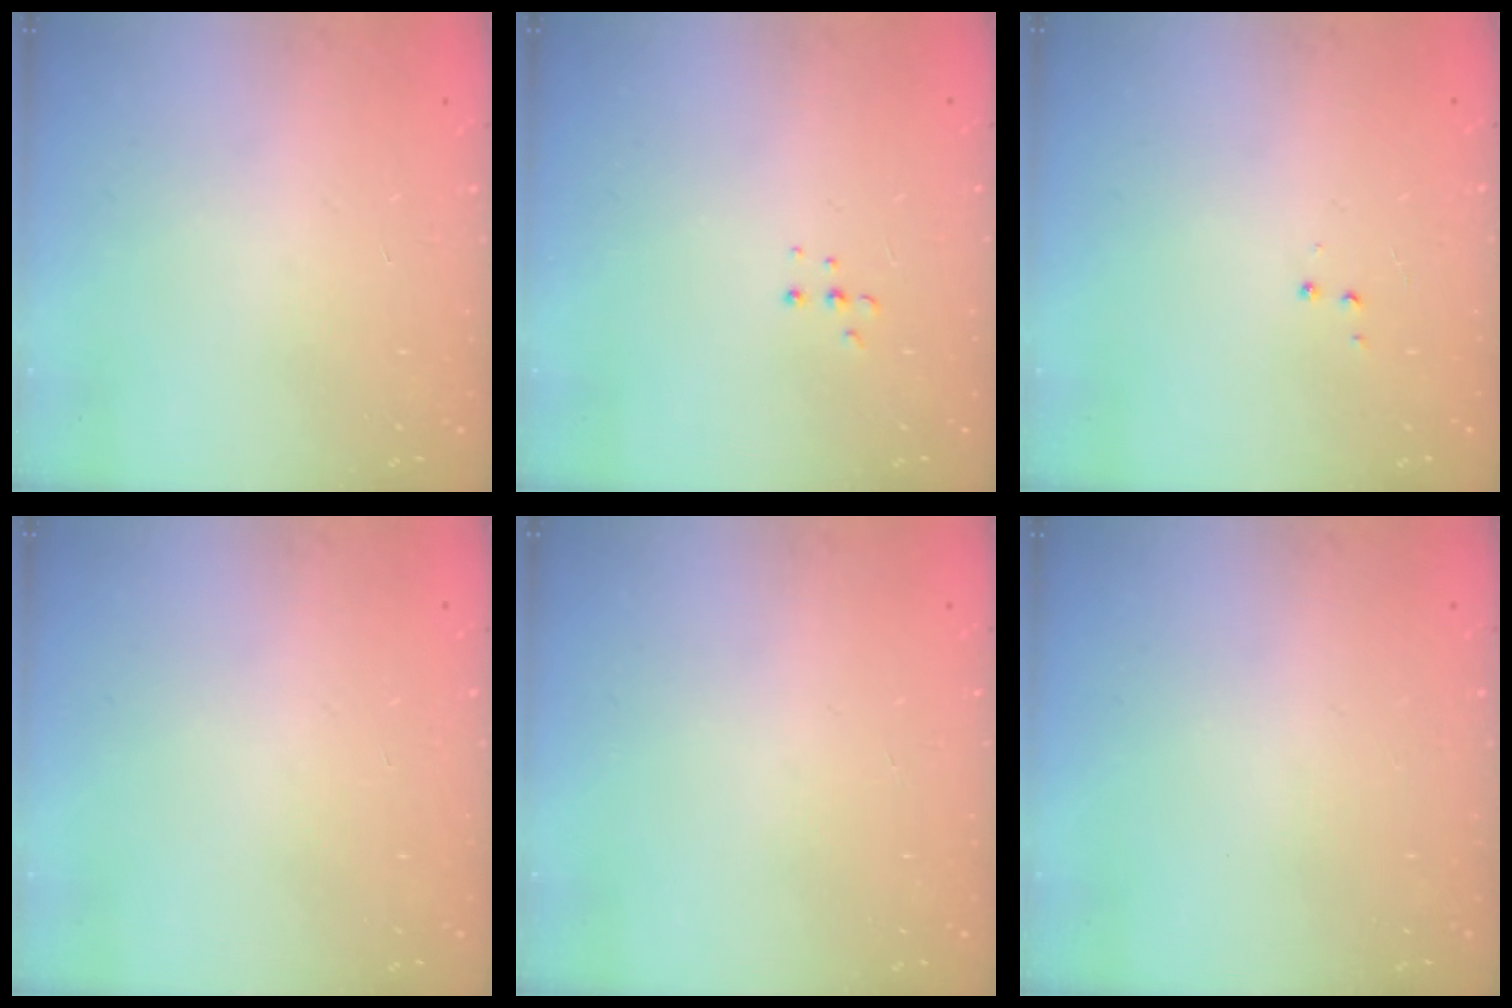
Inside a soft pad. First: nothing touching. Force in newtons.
{"total": 4.0, "press": 3.9, "slide": 0.8}
{"total": 2.9, "press": 2.8, "slide": 0.4}
{"total": 0.0}
{"total": 0.0}
{"total": 0.0}